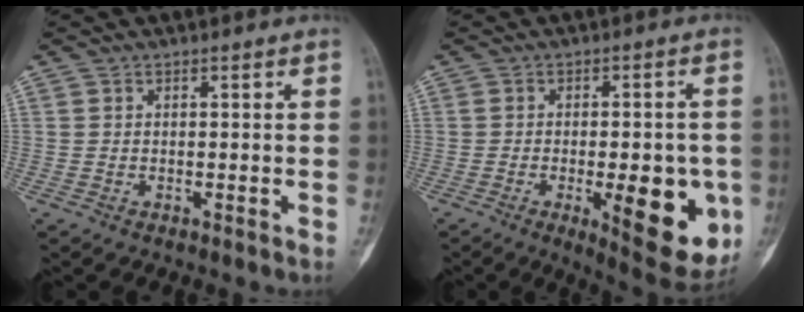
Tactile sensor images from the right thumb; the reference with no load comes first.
{"total": 15.2, "force": [-3.9, 5.5, 13.6], "torque": [-0.153, -0.007, -0.039]}